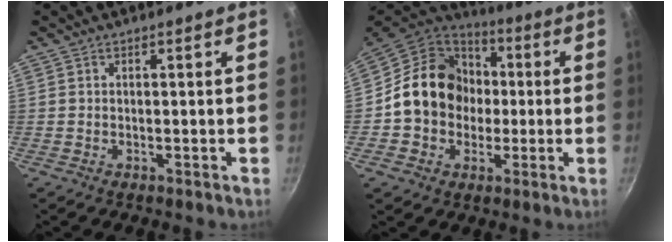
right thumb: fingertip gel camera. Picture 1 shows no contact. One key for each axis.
{"total": 17.4, "fx": 0.0, "fy": 14.8, "fz": 9.1, "tx": -0.127, "ty": 0.039, "tz": -0.010}